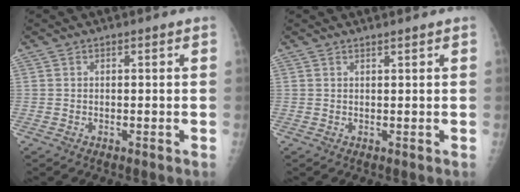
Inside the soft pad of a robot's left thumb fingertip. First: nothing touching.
{"total": 0.6, "force": [0.6, -0.1, 0.3], "torque": [-0.010, -0.005, 0.013]}